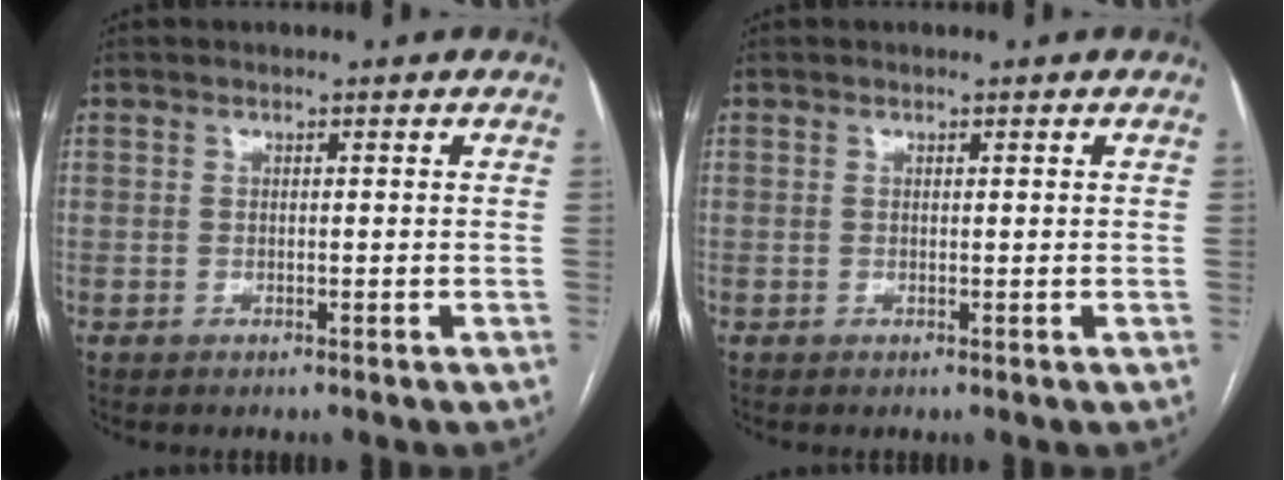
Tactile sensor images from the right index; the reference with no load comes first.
{"total": 0.0}